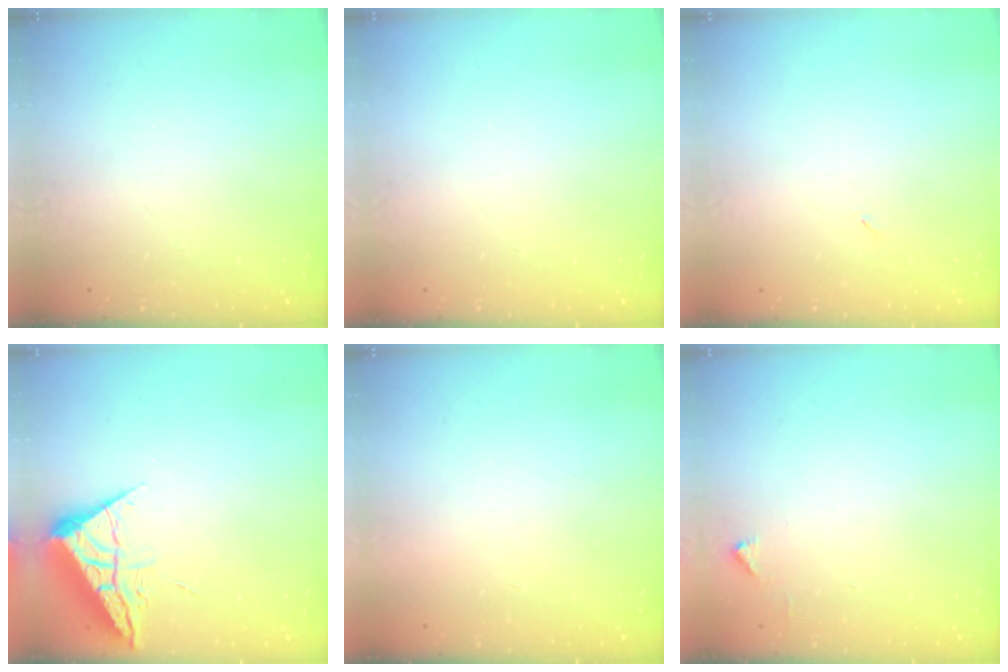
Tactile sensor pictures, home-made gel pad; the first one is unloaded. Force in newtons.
{"total": 0.0}
{"total": 2.2, "press": 2.1, "slide": 0.9}
{"total": 5.9, "press": 5.9, "slide": 0.6}
{"total": 1.5, "press": 1.5, "slide": 0.1}
{"total": 2.1, "press": 2.1, "slide": 0.3}